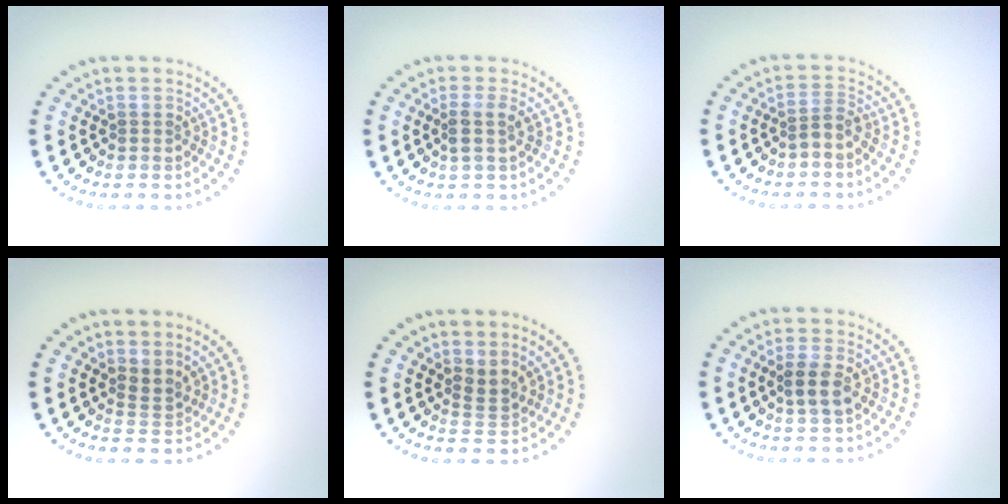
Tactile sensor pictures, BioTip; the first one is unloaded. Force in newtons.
{"total": 1.8, "press": 1.5, "slide": 1.0}
{"total": 1.8, "press": 1.2, "slide": 1.3}
{"total": 1.7, "press": 1.2, "slide": 1.2}
{"total": 1.9, "press": 1.3, "slide": 1.3}
{"total": 2.5, "press": 2.4, "slide": 0.6}